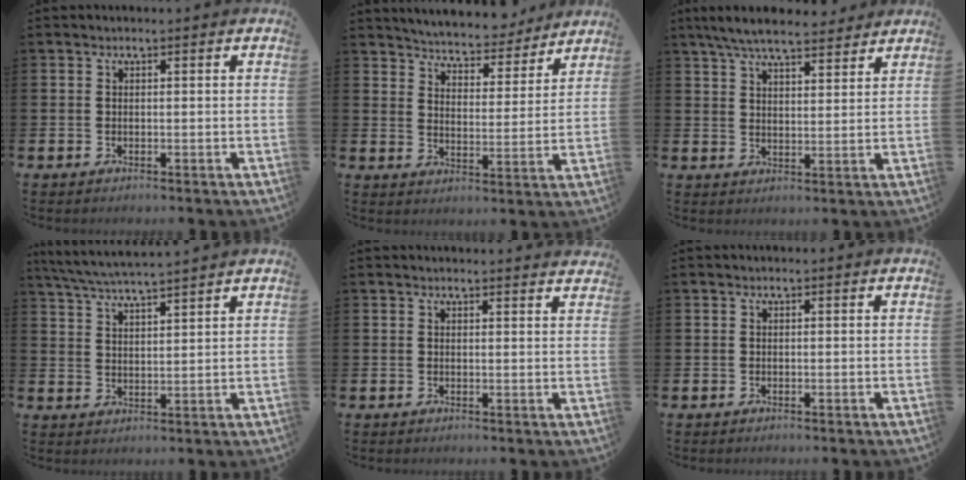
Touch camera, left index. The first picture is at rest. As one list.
[{"total": 5.7, "force": [5.6, 0.9, 0.4], "torque": [-0.032, -0.048, 0.096]}, {"total": 6.8, "force": [6.3, 1.3, 2.2], "torque": [-0.060, -0.021, 0.114]}, {"total": 5.5, "force": [5.3, -0.2, 1.4], "torque": [-0.049, -0.026, 0.096]}, {"total": 1.4, "force": [1.4, -0.1, -0.1], "torque": [0.009, -0.011, 0.023]}, {"total": 0.0}]